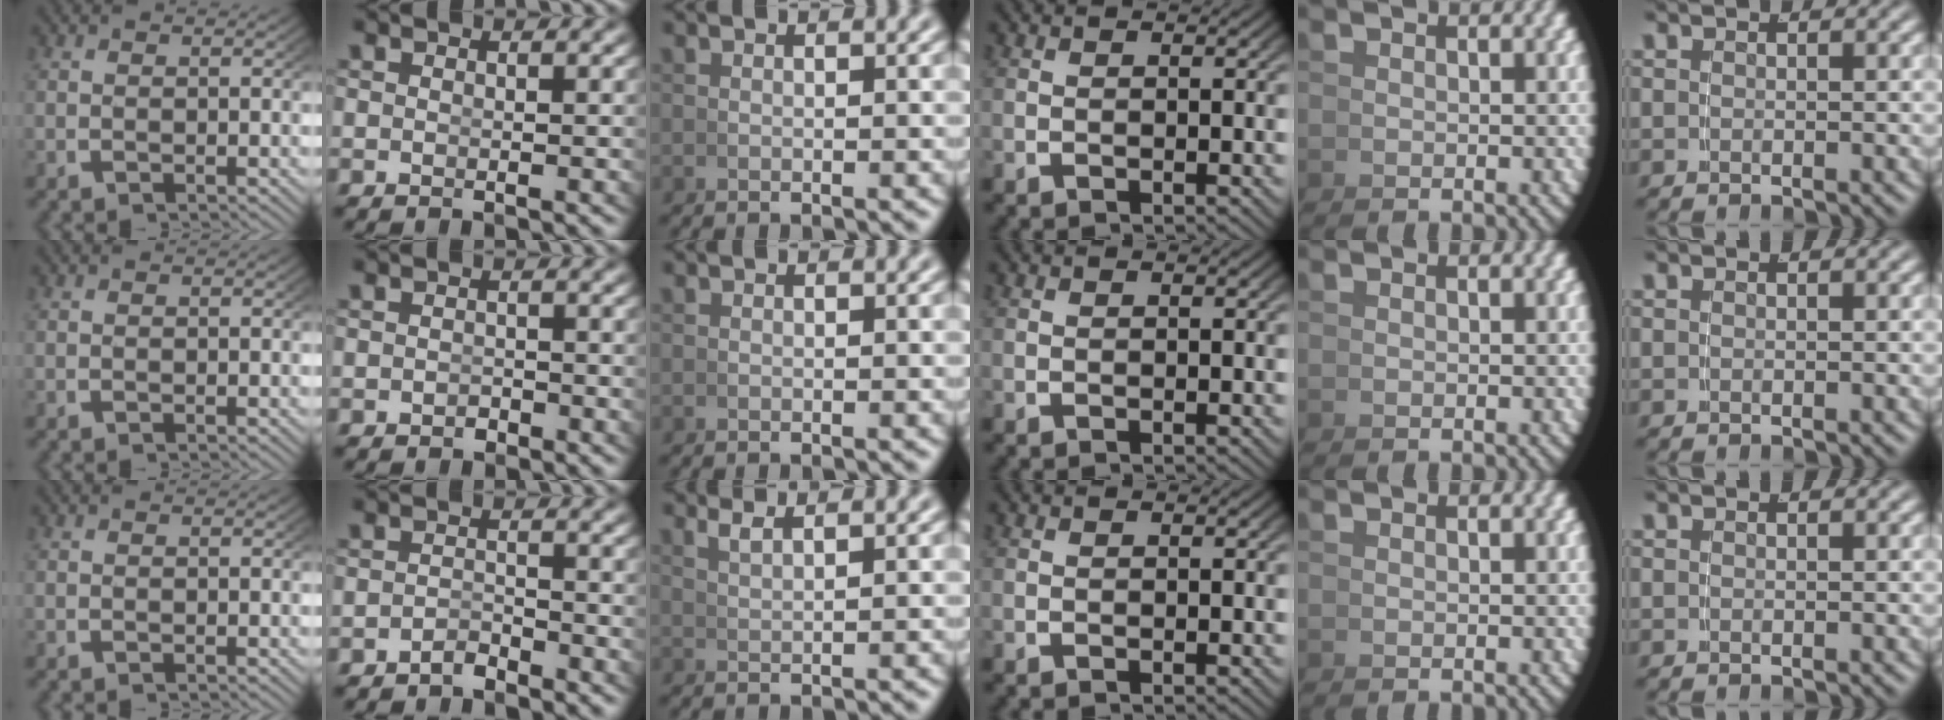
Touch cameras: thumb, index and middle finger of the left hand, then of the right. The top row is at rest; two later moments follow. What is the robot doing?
{"motion": "grasp_and_lifting", "object": "whiteboard"}